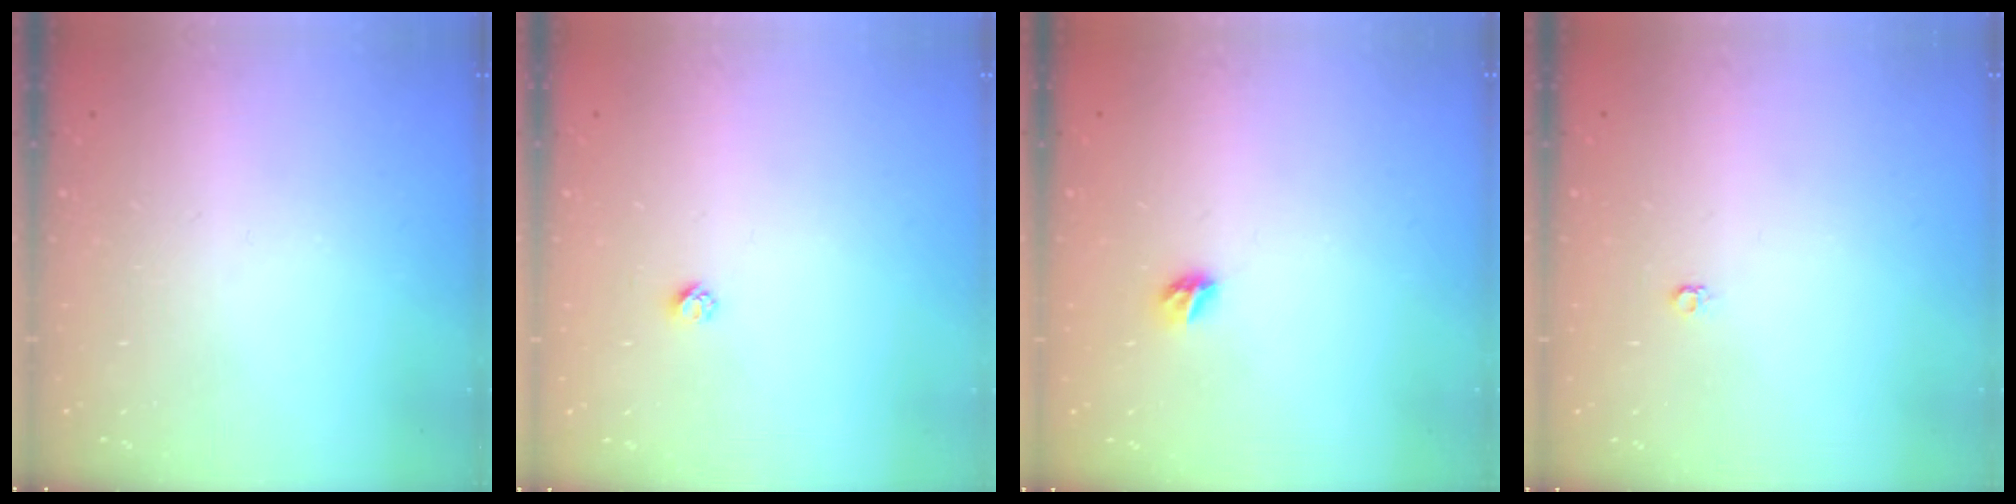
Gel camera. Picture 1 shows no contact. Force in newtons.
{"total": 2.3, "press": 2.3, "slide": 0.2}
{"total": 5.4, "press": 5.4, "slide": 0.5}
{"total": 3.5, "press": 3.4, "slide": 0.3}